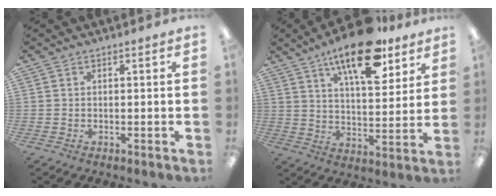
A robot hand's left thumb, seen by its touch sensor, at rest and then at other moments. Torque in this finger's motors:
{"motor_torque": [0.31, 0.36, 1.66, -1.11, 0.09]}